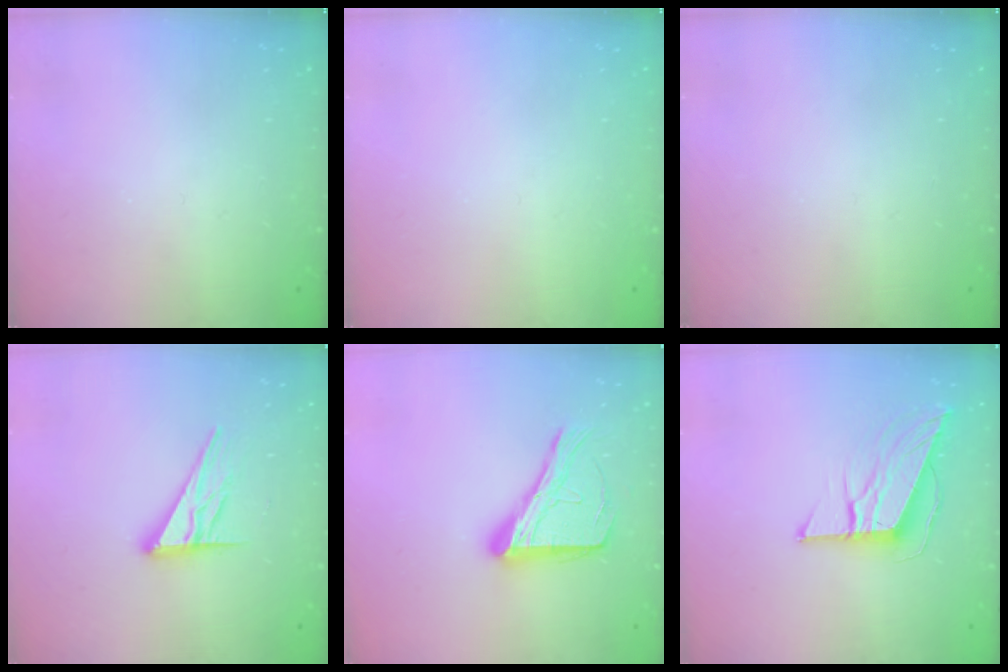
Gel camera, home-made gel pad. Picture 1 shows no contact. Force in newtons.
{"total": 0.0}
{"total": 0.0}
{"total": 12.6, "press": 12.5, "slide": 1.1}
{"total": 17.3, "press": 17.2, "slide": 1.0}
{"total": 9.6, "press": 9.6, "slide": 0.5}